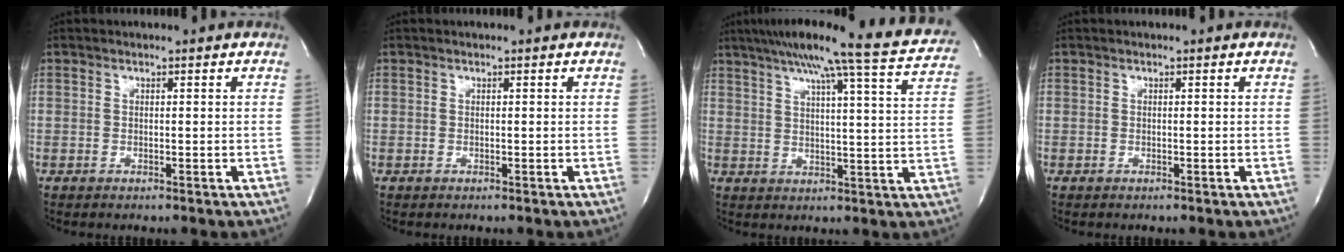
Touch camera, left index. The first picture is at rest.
{"total": 0.0}
{"total": 19.6, "force": [16.6, -1.2, 10.4], "torque": [-0.163, -0.023, 0.205]}
{"total": 0.0}